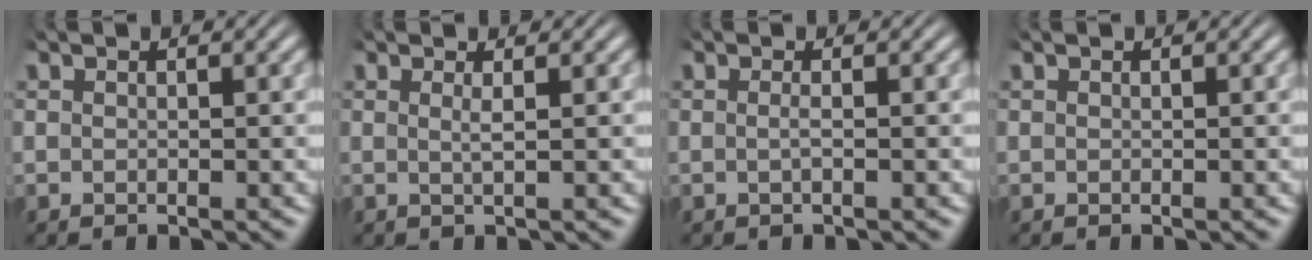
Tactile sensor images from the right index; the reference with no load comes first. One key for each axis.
{"total": 1.1, "fx": 0.3, "fy": -0.5, "fz": 0.9, "tx": -0.018, "ty": -0.007, "tz": 0.007}
{"total": 0.9, "fx": -0.5, "fy": -0.2, "fz": 0.7, "tx": -0.019, "ty": -0.005, "tz": -0.007}
{"total": 0.0}